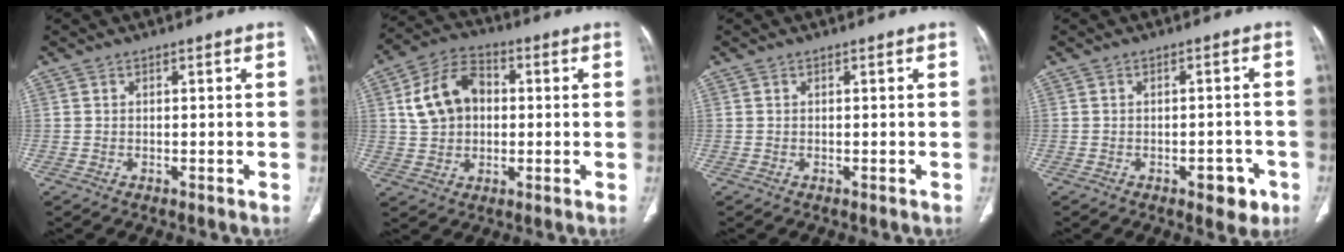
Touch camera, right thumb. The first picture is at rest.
{"total": 11.5, "force": [1.7, 8.5, 7.6], "torque": [-0.123, 0.019, 0.026]}
{"total": 0.0}
{"total": 4.9, "force": [-2.5, 2.5, 3.4], "torque": [-0.023, 0.012, -0.026]}